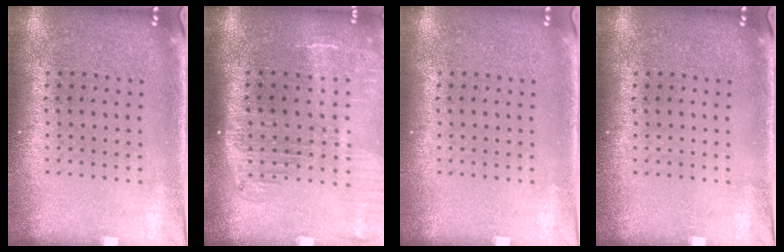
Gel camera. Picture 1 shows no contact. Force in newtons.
{"total": 2.3, "press": 1.9, "slide": 1.4}
{"total": 0.0}
{"total": 0.0}